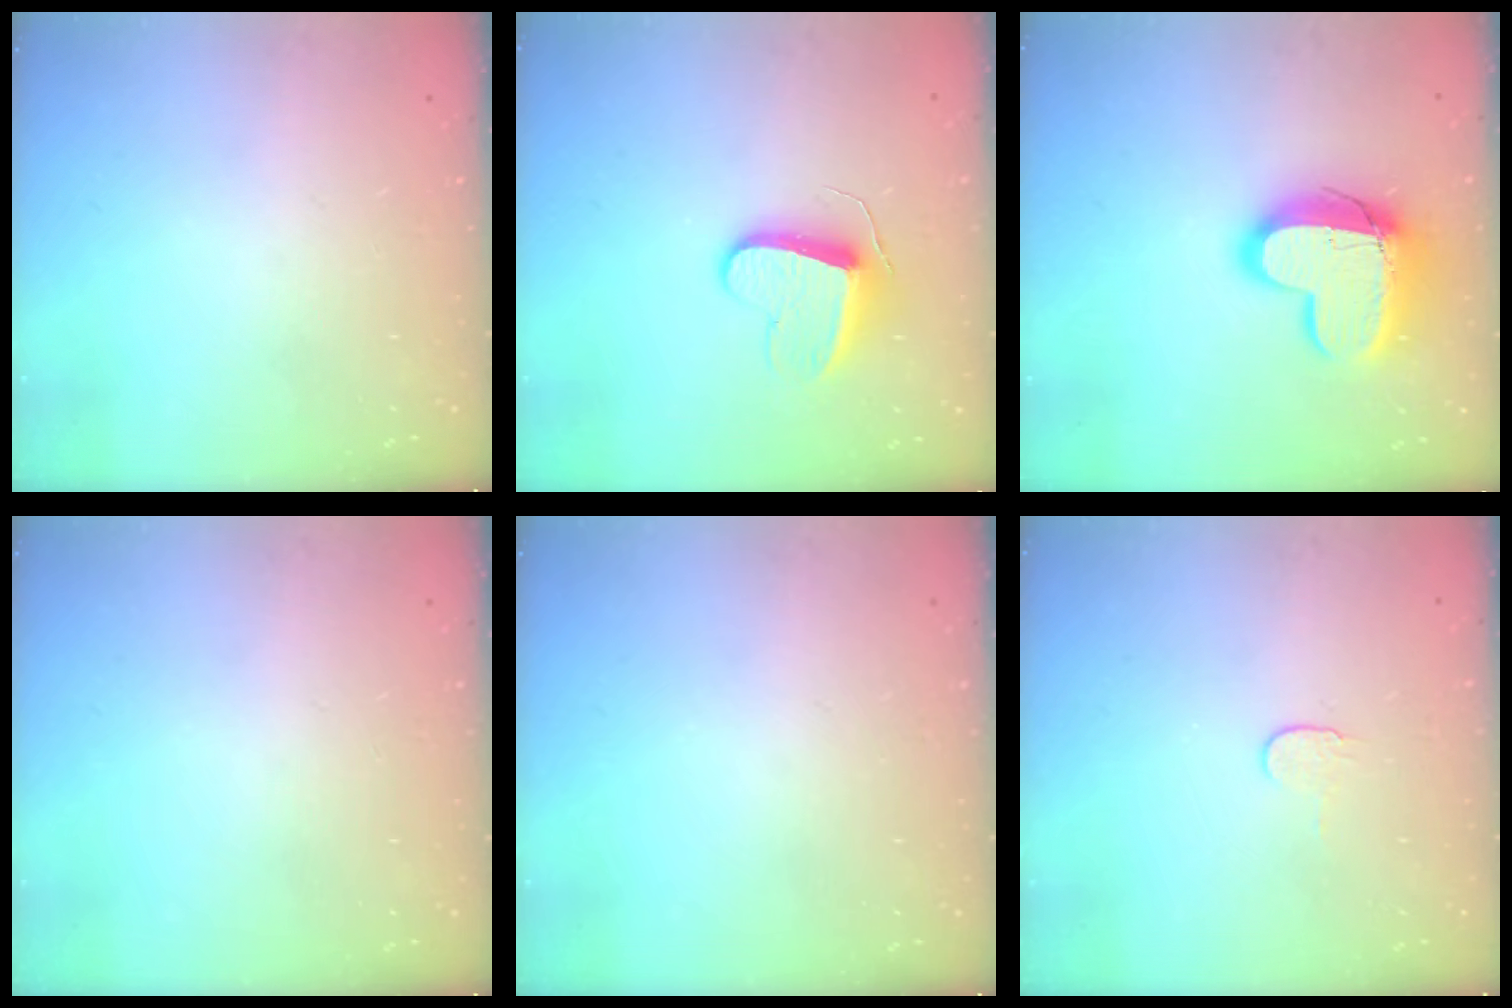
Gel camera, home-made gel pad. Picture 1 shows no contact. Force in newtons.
{"total": 9.2, "press": 9.2, "slide": 0.3}
{"total": 15.2, "press": 15.2, "slide": 1.4}
{"total": 0.0}
{"total": 0.0}
{"total": 3.7, "press": 3.7, "slide": 0.4}